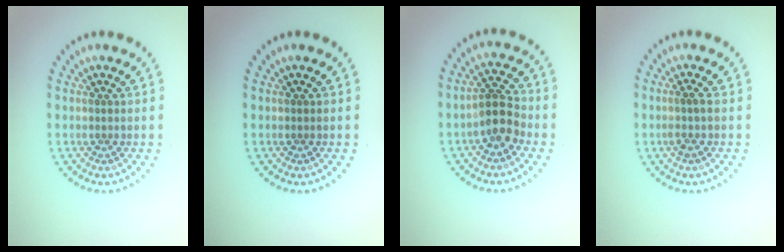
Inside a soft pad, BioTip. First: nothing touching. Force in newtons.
{"total": 0.0}
{"total": 3.7, "press": 3.4, "slide": 1.3}
{"total": 1.3, "press": 1.0, "slide": 0.7}